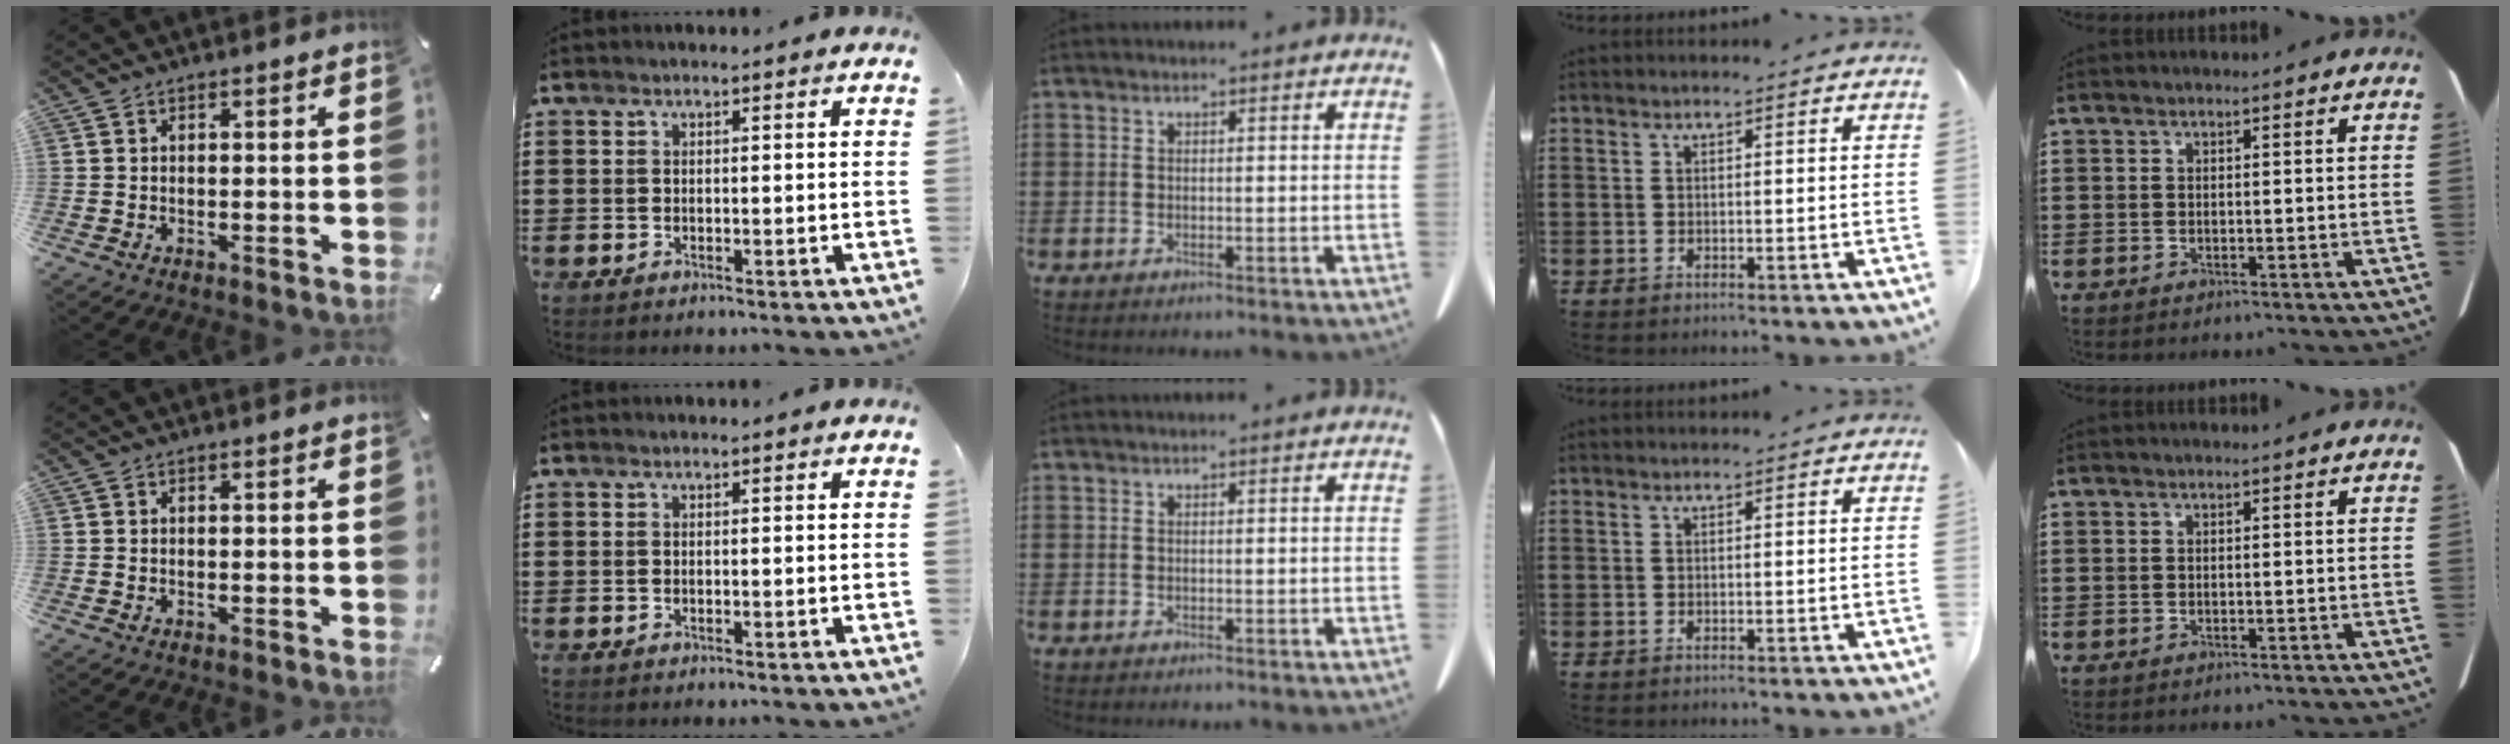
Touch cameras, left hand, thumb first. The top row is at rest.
{}